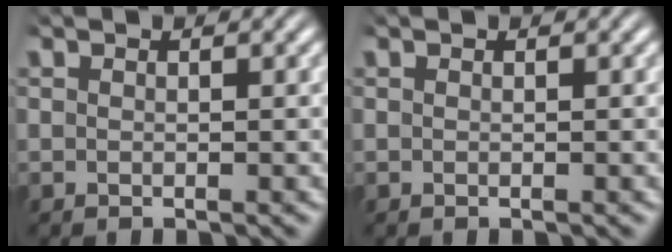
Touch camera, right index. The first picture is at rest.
{"total": 0.0}